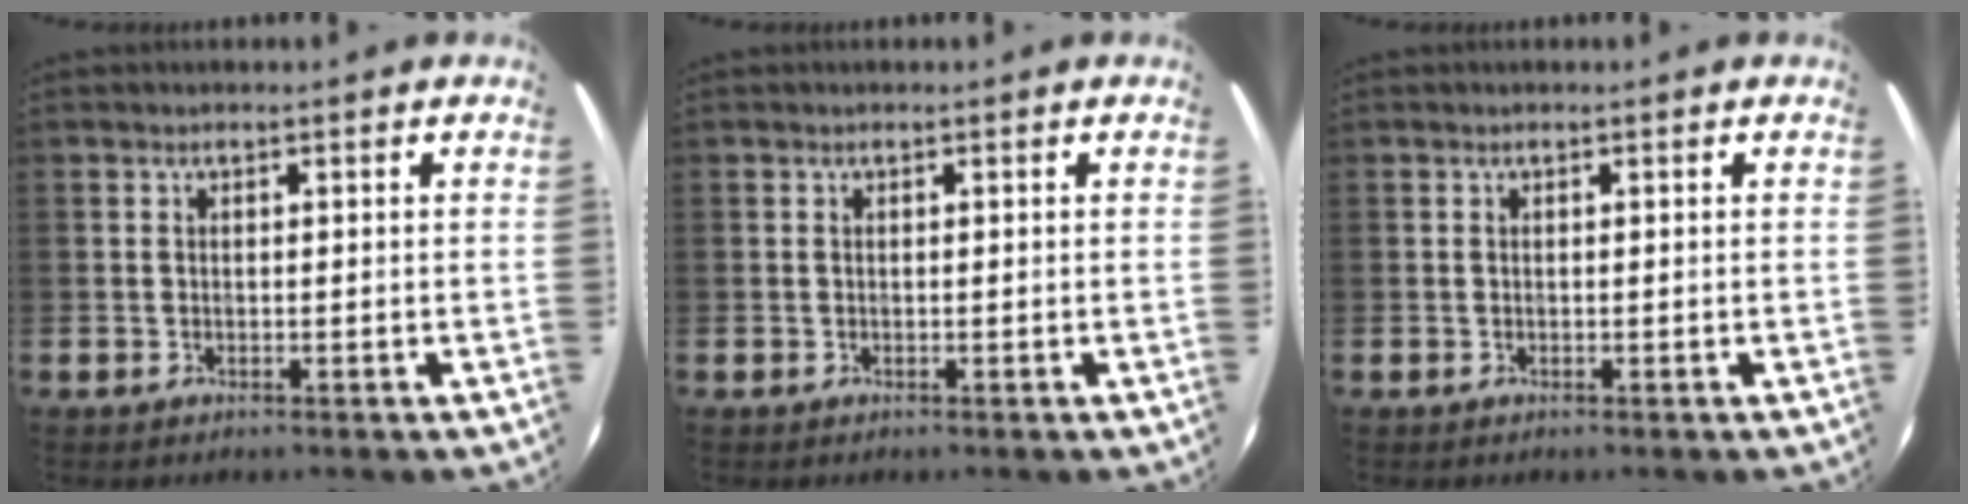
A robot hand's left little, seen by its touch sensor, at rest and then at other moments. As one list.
[{"total": 0.0}, {"total": 0.0}]